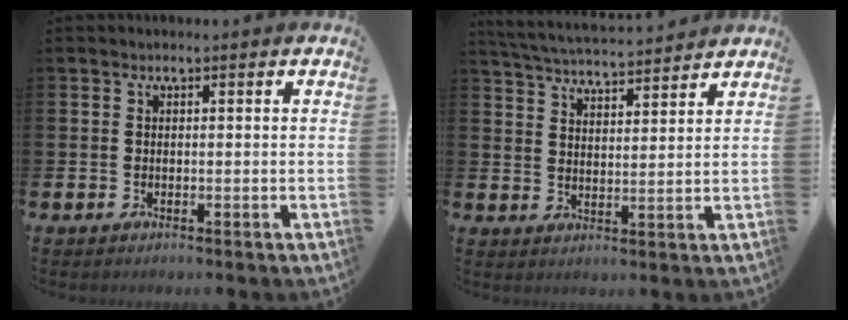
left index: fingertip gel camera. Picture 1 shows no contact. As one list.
[{"total": 5.0, "force": [5.0, 0.2, 0.5], "torque": [-0.032, -0.032, 0.089]}]